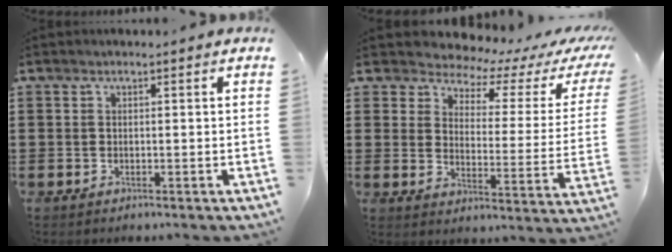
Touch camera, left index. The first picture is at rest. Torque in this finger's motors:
{"motor_torque": [2.14, 0.00, 0.72, 0.02]}